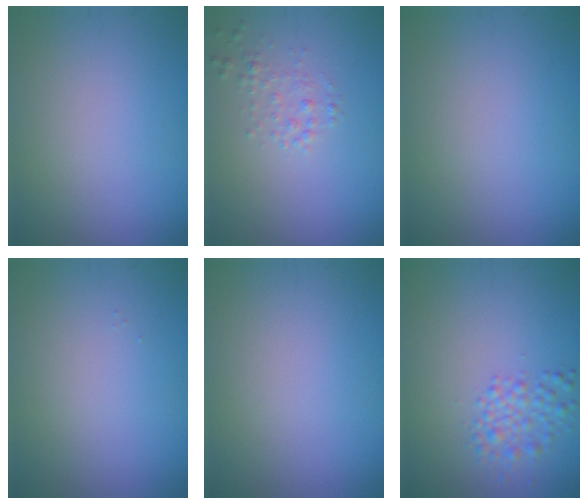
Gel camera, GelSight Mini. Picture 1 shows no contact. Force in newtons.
{"total": 1.4, "press": 1.4, "slide": 0.1}
{"total": 0.0}
{"total": 0.0}
{"total": 0.0}
{"total": 2.3, "press": 2.3, "slide": 0.1}